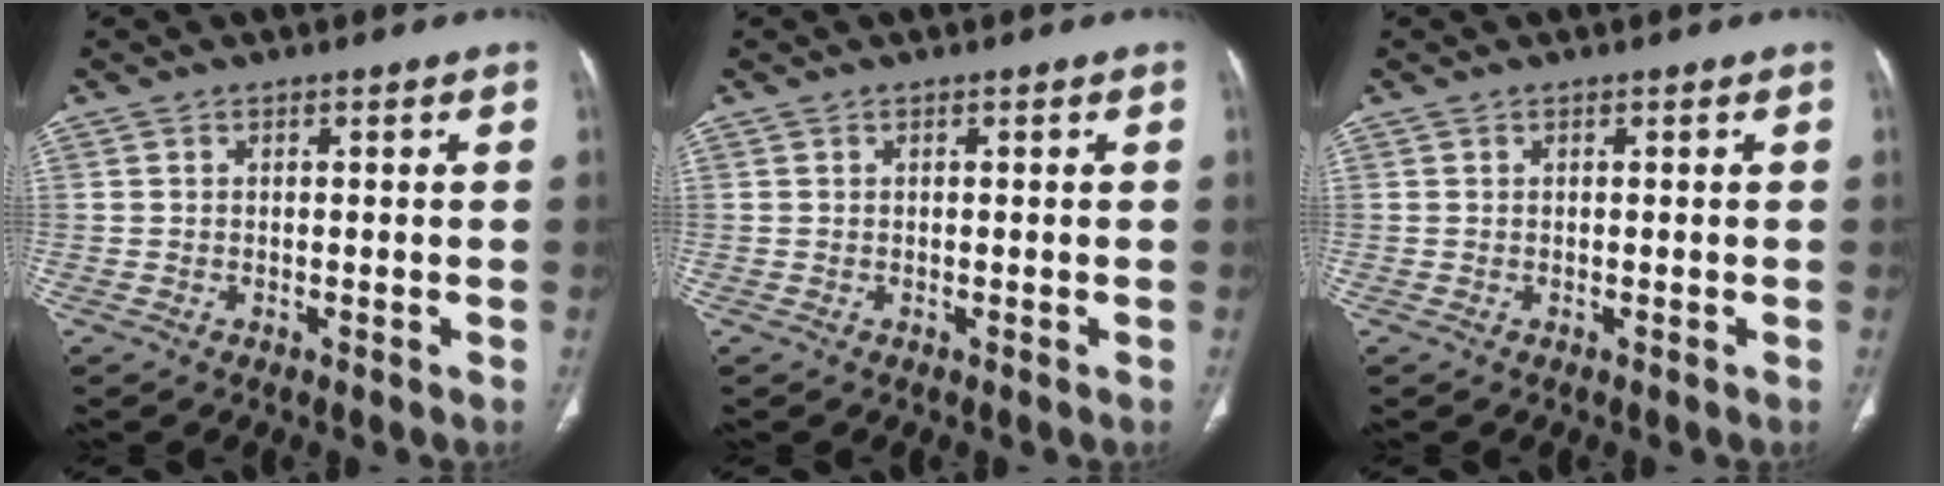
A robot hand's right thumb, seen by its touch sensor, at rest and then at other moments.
{"total": 0.0}
{"total": 0.0}